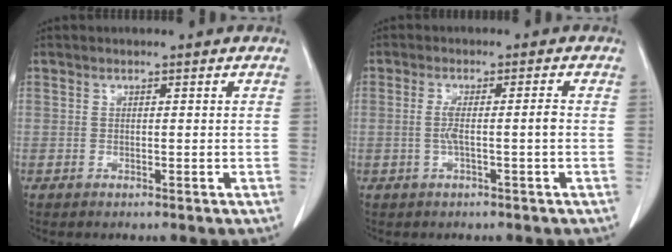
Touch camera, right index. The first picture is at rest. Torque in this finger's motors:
{"motor_torque": [0.43, -0.15, 0.06, 0.07]}